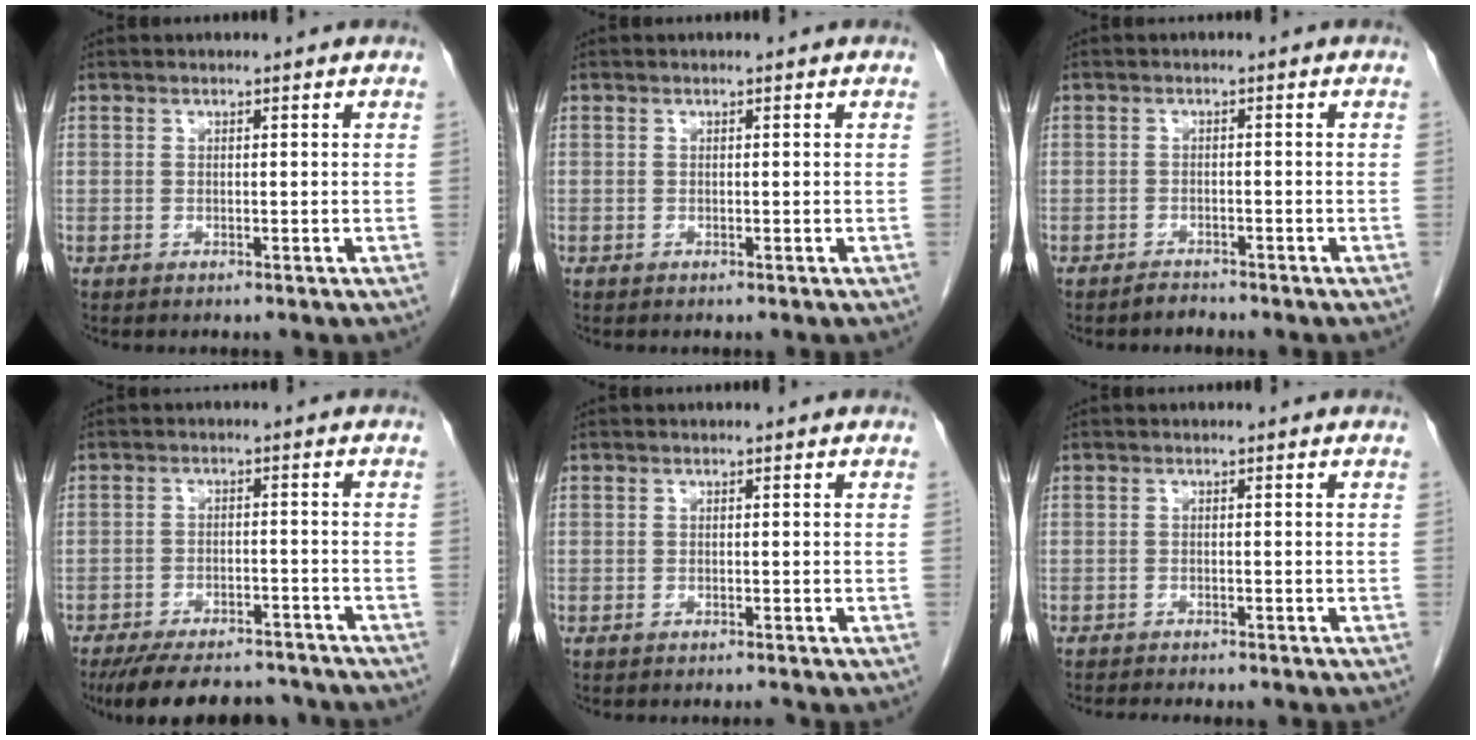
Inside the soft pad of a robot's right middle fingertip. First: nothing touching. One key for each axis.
{"total": 0.0}
{"total": 1.3, "fx": -1.2, "fy": 0.2, "fz": -0.1, "tx": -0.001, "ty": -0.004, "tz": -0.020}
{"total": 14.3, "fx": -12.9, "fy": 3.8, "fz": 5.1, "tx": -0.098, "ty": -0.003, "tz": -0.178}
{"total": 0.6, "fx": -0.6, "fy": 0.0, "fz": 0.2, "tx": -0.007, "ty": -0.002, "tz": -0.008}
{"total": 6.8, "fx": -6.1, "fy": 1.1, "fz": 2.8, "tx": -0.035, "ty": -0.010, "tz": -0.081}